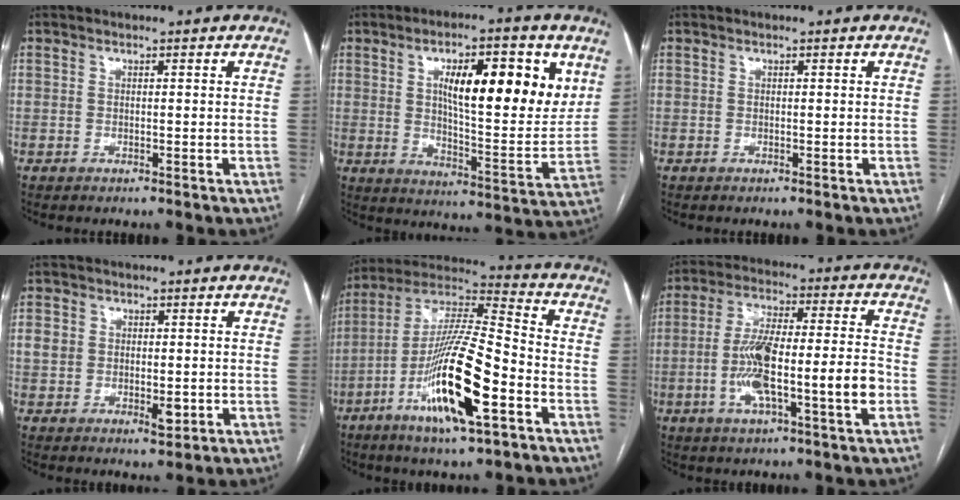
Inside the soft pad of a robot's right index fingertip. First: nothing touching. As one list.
[{"total": 17.0, "force": [6.2, 4.2, 15.2], "torque": [-0.218, 0.002, 0.099]}, {"total": 0.0}, {"total": 5.2, "force": [-0.3, 3.7, 3.6], "torque": [-0.052, 0.003, 0.003]}, {"total": 18.5, "force": [-6.9, 2.1, 17.0], "torque": [-0.333, -0.014, -0.123]}, {"total": 14.4, "force": [-3.4, 1.7, 13.9], "torque": [-0.257, 0.013, -0.057]}]